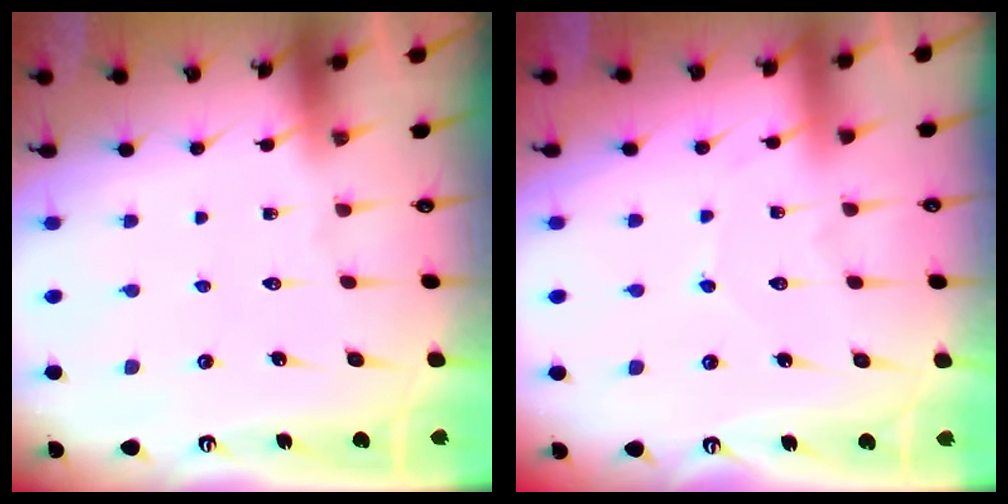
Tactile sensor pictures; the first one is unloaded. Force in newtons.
{"total": 3.9, "press": 3.9, "slide": 0.4}